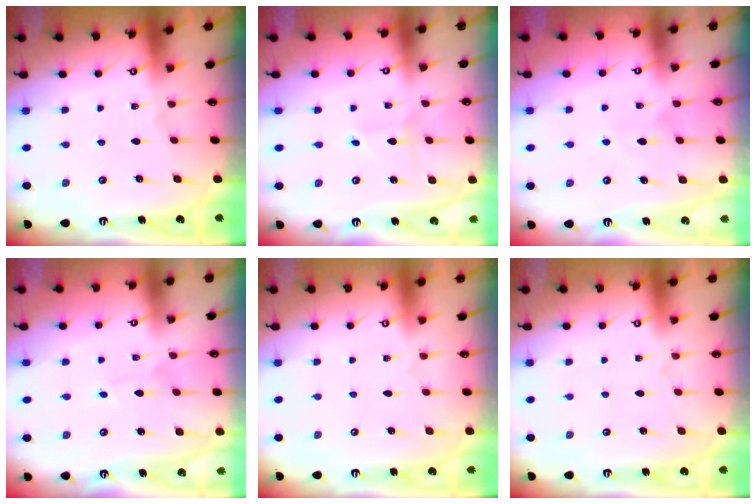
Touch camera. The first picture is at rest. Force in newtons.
{"total": 1.7, "press": 1.7, "slide": 0.1}
{"total": 6.8, "press": 6.8, "slide": 0.4}
{"total": 2.3, "press": 2.3, "slide": 0.1}
{"total": 0.0}
{"total": 0.0}